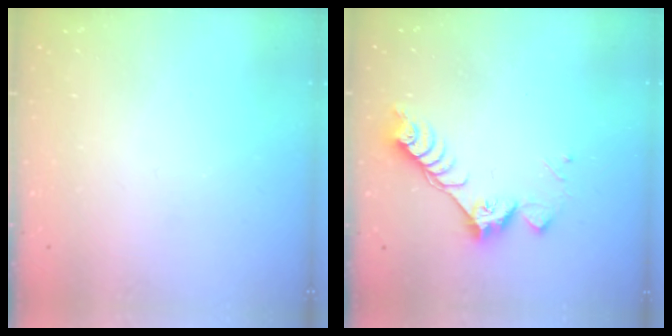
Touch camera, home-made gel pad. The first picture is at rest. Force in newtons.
{"total": 9.8, "press": 9.7, "slide": 1.1}